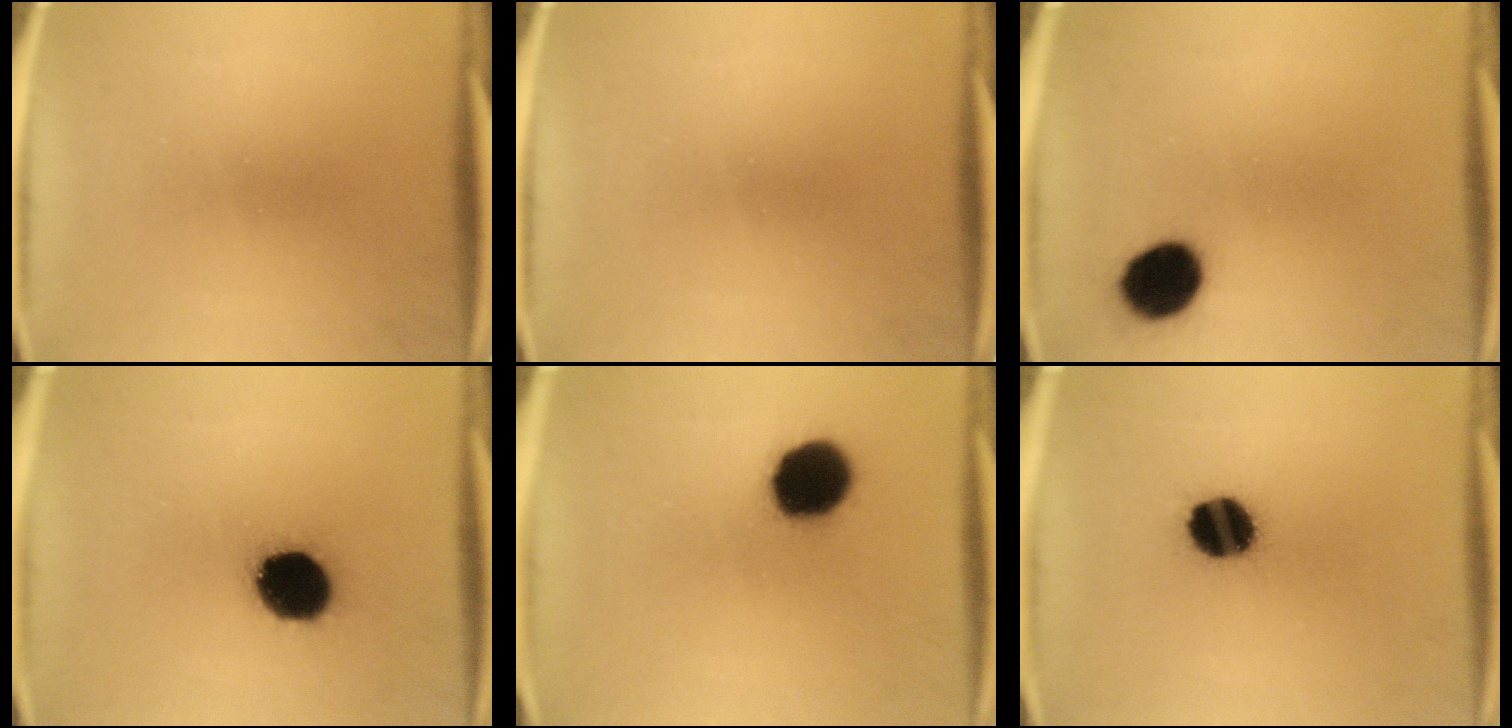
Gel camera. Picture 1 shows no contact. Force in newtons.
{"total": 0.0}
{"total": 10.4}
{"total": 14.7}
{"total": 14.1}
{"total": 12.0}